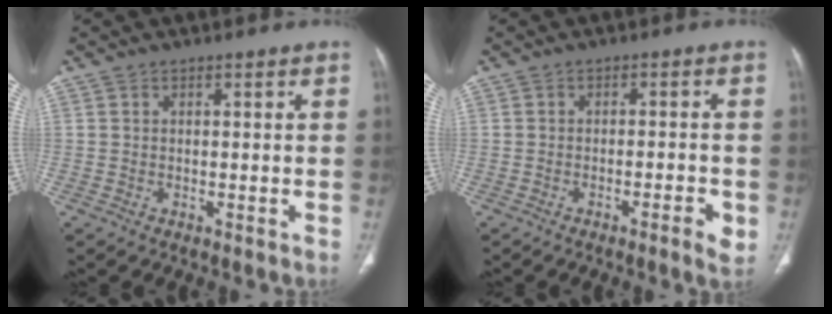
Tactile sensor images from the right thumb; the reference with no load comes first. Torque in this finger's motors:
{"motor_torque": [-0.30, -0.33, -0.05, -0.09, -0.07]}